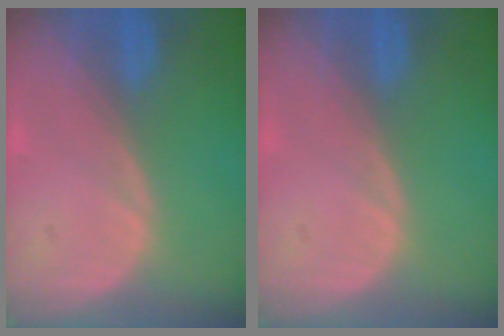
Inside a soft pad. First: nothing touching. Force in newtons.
{"total": 0.0}